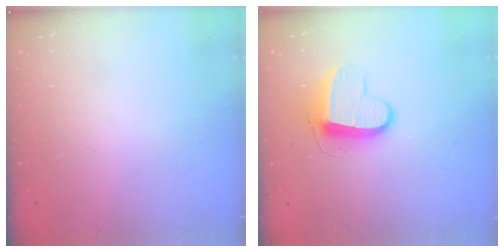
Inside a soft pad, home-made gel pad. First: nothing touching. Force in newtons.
{"total": 9.9, "press": 9.9, "slide": 0.1}